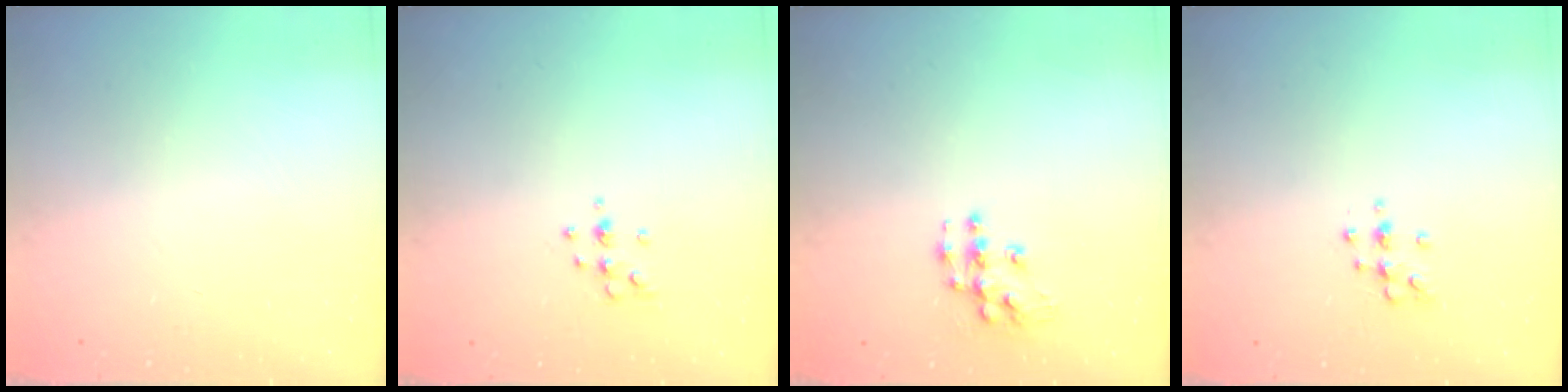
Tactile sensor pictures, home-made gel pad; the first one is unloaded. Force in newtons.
{"total": 4.8, "press": 4.4, "slide": 1.8}
{"total": 9.2, "press": 9.2, "slide": 0.5}
{"total": 7.3, "press": 7.2, "slide": 1.2}